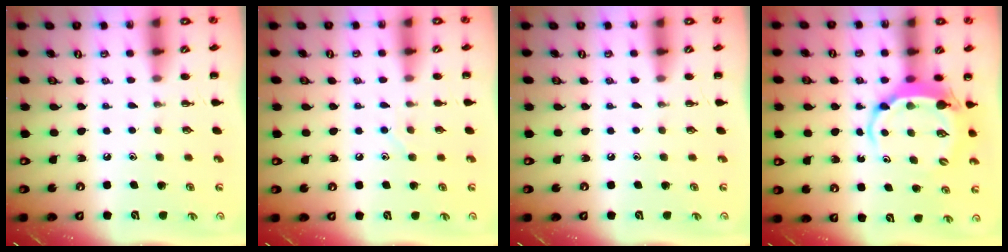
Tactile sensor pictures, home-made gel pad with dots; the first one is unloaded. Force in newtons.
{"total": 5.3, "press": 5.1, "slide": 1.1}
{"total": 0.0}
{"total": 5.7, "press": 5.7, "slide": 0.9}